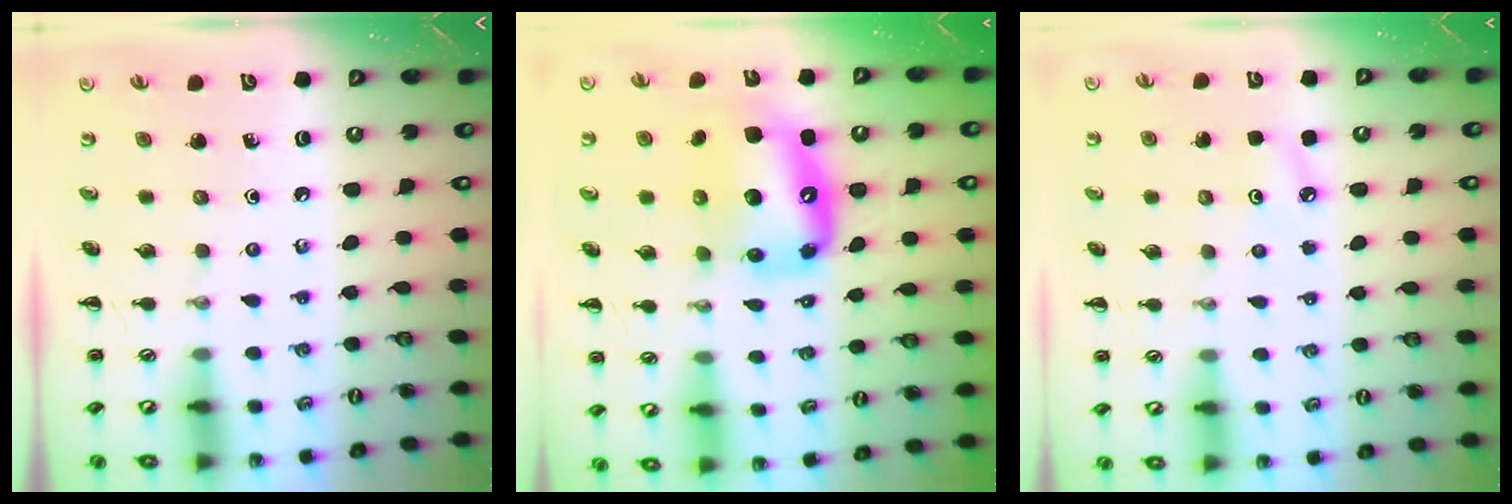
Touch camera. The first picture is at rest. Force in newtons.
{"total": 14.1, "press": 13.6, "slide": 3.7}
{"total": 4.9, "press": 4.7, "slide": 1.4}